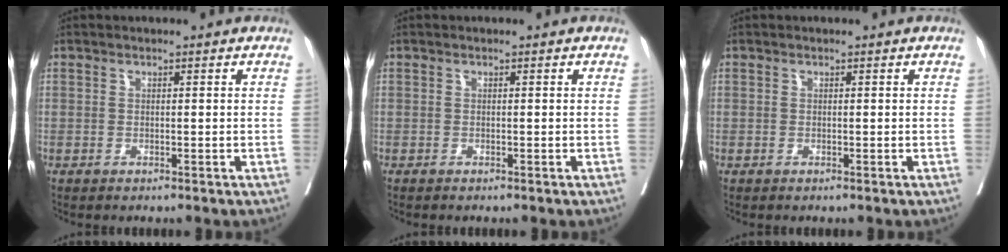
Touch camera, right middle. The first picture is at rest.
{"total": 0.0}
{"total": 0.0}